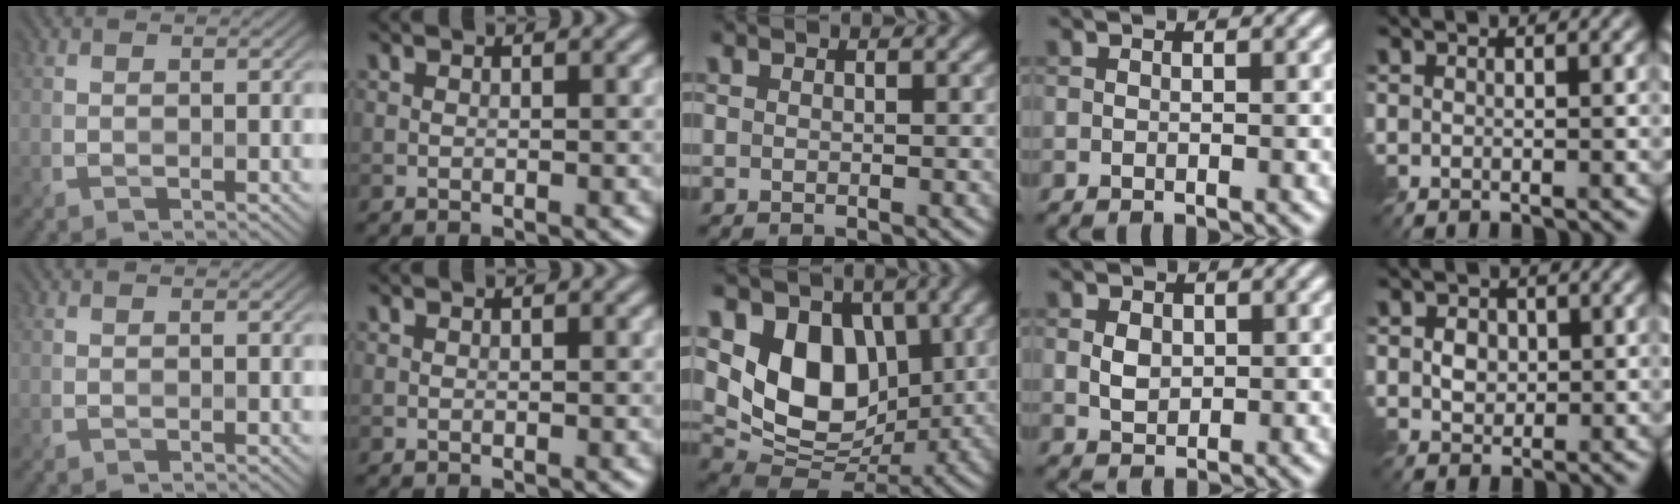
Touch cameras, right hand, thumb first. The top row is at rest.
{"middle": {"total": 8.7, "force": [2.1, 6.4, 5.4], "torque": [-0.094, -0.021, 0.035]}, "ring": {"total": 1.7, "force": [0.3, 1.3, 1.1], "torque": [-0.023, 0.000, 0.006]}, "little": {"total": 1.9, "force": [0.1, 1.6, 1.1], "torque": [-0.027, -0.001, -0.004]}}